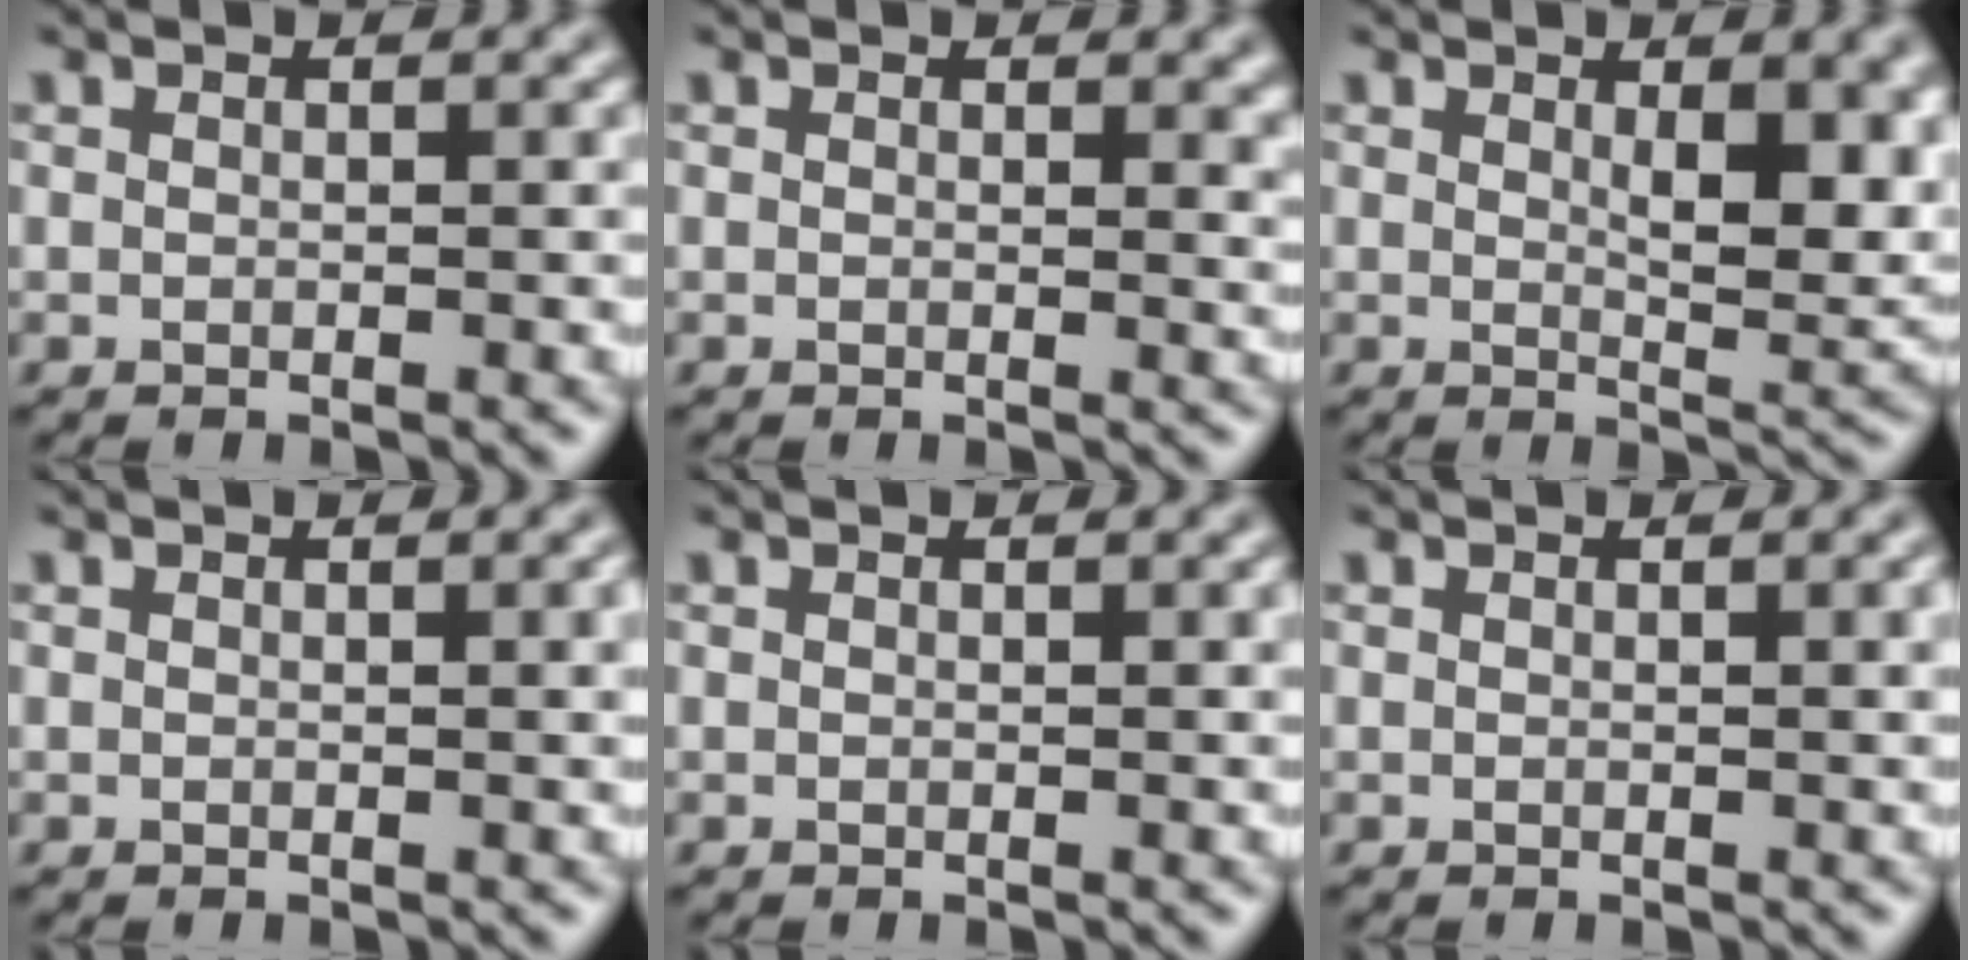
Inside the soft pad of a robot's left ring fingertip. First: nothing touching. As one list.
[{"total": 1.4, "force": [0.6, 0.7, 1.1], "torque": [-0.009, -0.003, 0.009]}, {"total": 5.7, "force": [1.5, 2.2, 5.1], "torque": [-0.067, -0.006, 0.031]}, {"total": 1.7, "force": [0.4, 0.5, 1.6], "torque": [-0.016, 0.004, 0.004]}, {"total": 0.7, "force": [0.3, 0.1, 0.6], "torque": [-0.007, 0.002, 0.004]}, {"total": 1.3, "force": [0.4, 0.3, 1.2], "torque": [-0.014, 0.003, 0.004]}]